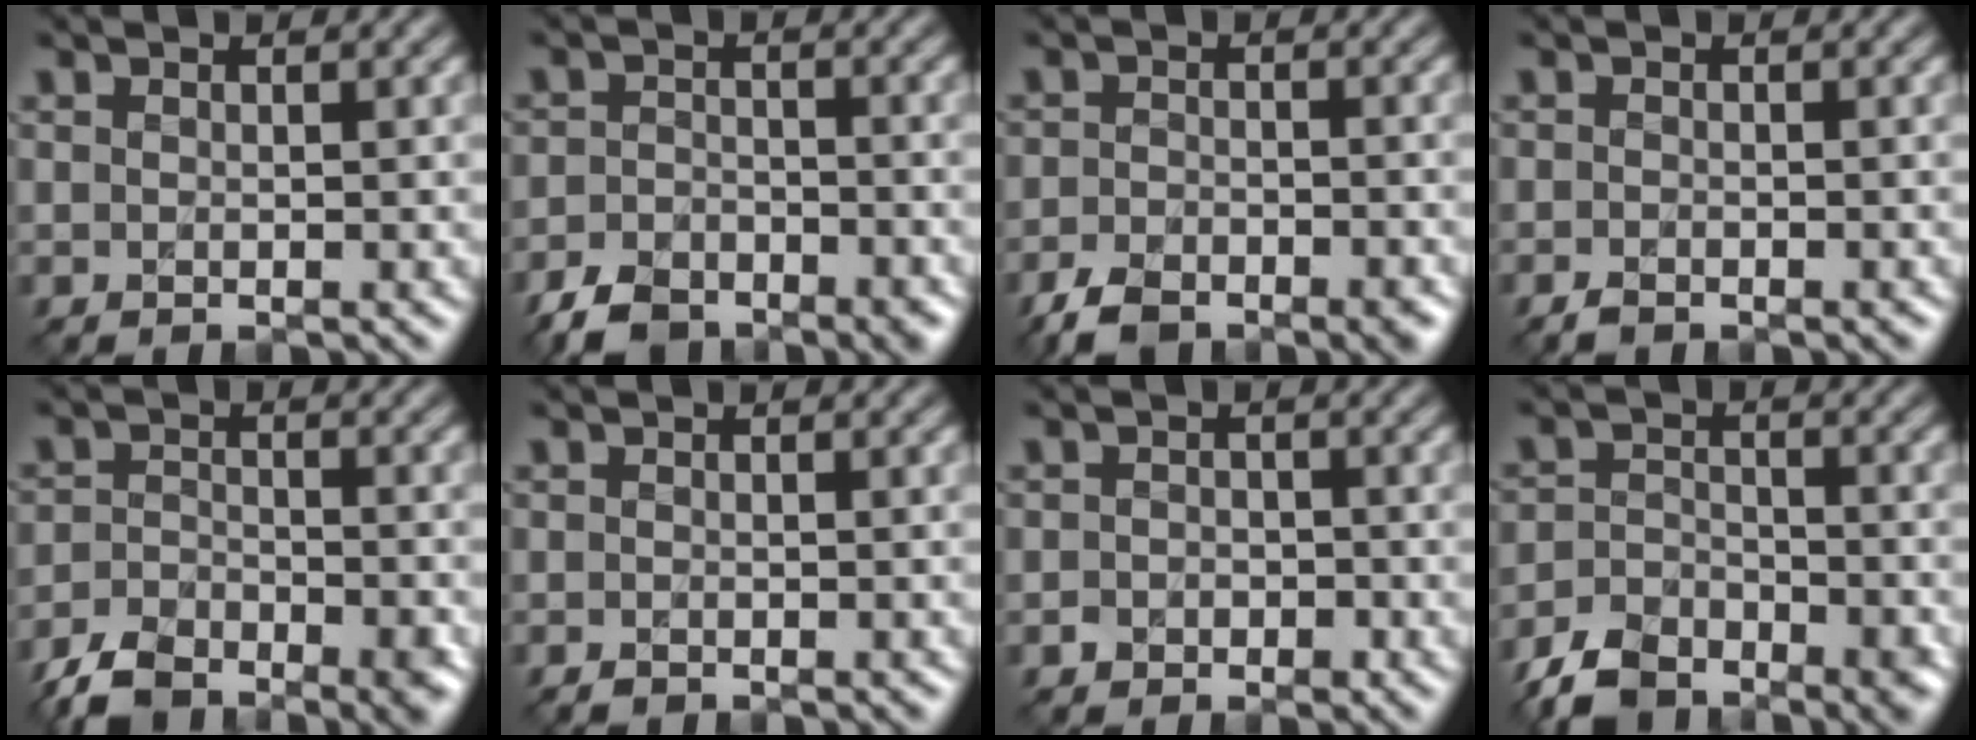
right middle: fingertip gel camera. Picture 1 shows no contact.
{"total": 5.6, "force": [-4.3, 2.6, 2.4], "torque": [-0.034, -0.014, -0.075]}
{"total": 6.0, "force": [-4.5, 2.5, 3.0], "torque": [-0.044, -0.018, -0.076]}
{"total": 1.4, "force": [-1.1, 0.6, 0.7], "torque": [-0.010, -0.002, -0.021]}
{"total": 6.9, "force": [-5.4, 2.7, 3.3], "torque": [-0.054, -0.019, -0.097]}
{"total": 0.7, "force": [-0.6, 0.3, 0.4], "torque": [-0.004, -0.003, -0.009]}
{"total": 1.6, "force": [-0.7, 1.2, 0.6], "torque": [-0.003, -0.001, -0.015]}
{"total": 6.6, "force": [-5.3, 2.9, 2.6], "torque": [-0.040, -0.017, -0.094]}